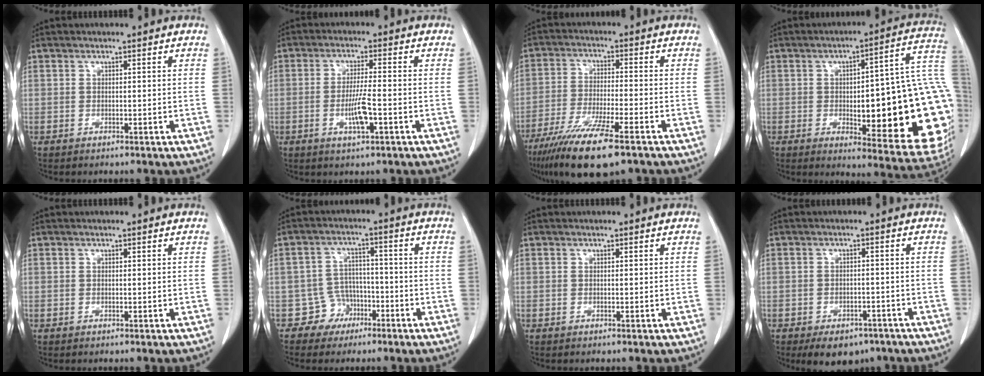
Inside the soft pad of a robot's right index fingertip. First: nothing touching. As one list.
[{"total": 2.8, "force": [-0.8, 0.0, 2.6], "torque": [-0.055, -0.005, -0.017]}, {"total": 13.3, "force": [-8.8, 1.5, 9.8], "torque": [-0.182, -0.038, -0.151]}, {"total": 26.8, "force": [-3.0, 6.2, 25.9], "torque": [-0.233, 0.023, -0.025]}, {"total": 0.0}, {"total": 5.0, "force": [-2.8, 4.1, -0.2], "torque": [0.014, 0.016, -0.043]}, {"total": 0.0}, {"total": 7.1, "force": [-5.2, 4.0, 2.7], "torque": [-0.027, 0.003, -0.068]}]